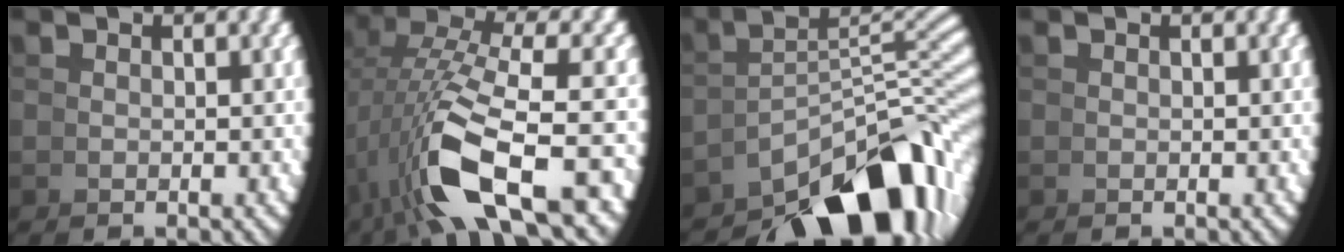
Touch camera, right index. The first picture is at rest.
{"total": 10.1, "force": [-1.0, 5.1, 8.7], "torque": [-0.177, -0.021, 0.007]}
{"total": 14.0, "force": [-5.5, 6.6, 11.0], "torque": [-0.146, -0.043, -0.061]}
{"total": 0.0}